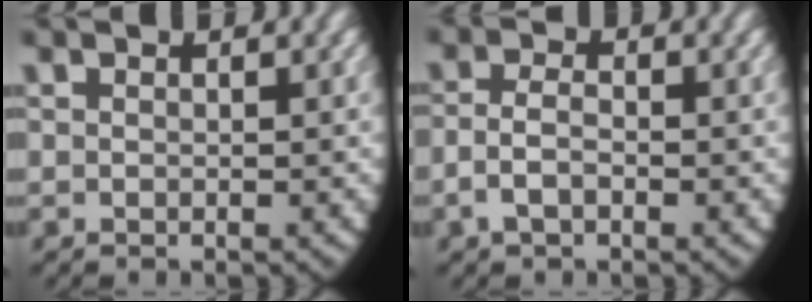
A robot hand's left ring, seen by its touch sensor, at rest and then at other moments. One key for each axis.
{"total": 2.6, "fx": -0.9, "fy": 1.7, "fz": 1.7, "tx": -0.050, "ty": -0.015, "tz": -0.011}